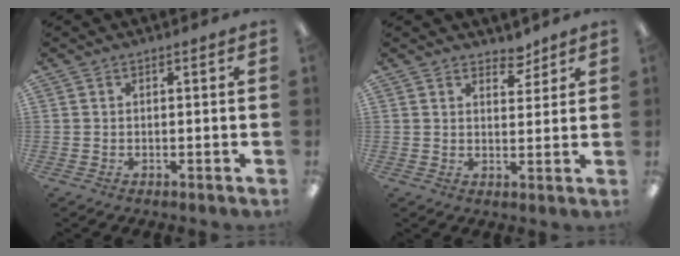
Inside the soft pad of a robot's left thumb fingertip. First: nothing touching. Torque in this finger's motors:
{"motor_torque": [0.13, 0.27, -0.15, -0.17, -0.03]}